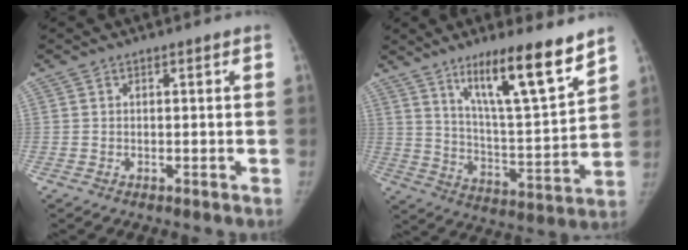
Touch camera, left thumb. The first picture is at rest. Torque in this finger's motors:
{"motor_torque": [0.36, 0.22, 1.45, -1.32, 0.25]}